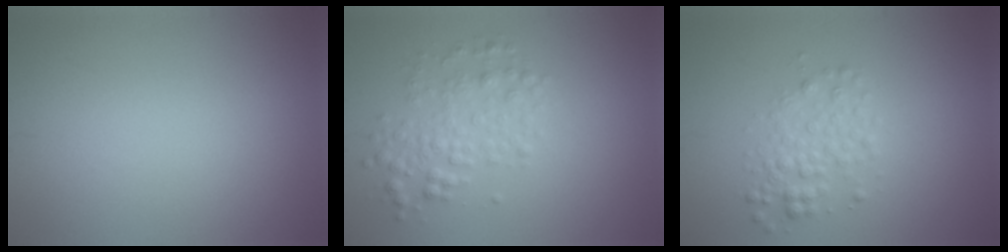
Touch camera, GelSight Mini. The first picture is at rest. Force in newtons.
{"total": 2.9, "press": 2.9, "slide": 0.1}
{"total": 2.5, "press": 2.5, "slide": 0.1}